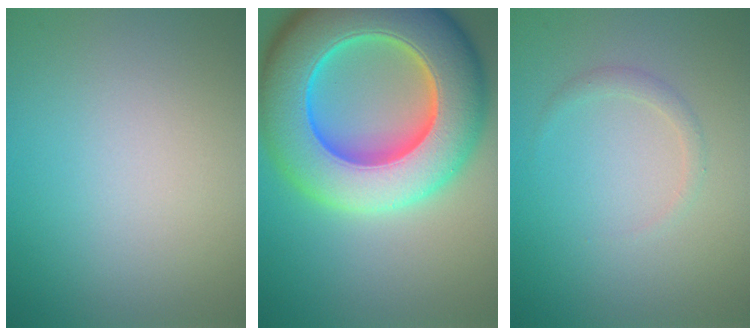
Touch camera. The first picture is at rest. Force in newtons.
{"total": 15.6, "press": 15.6, "slide": 0.5}
{"total": 1.0, "press": 1.0, "slide": 0.1}